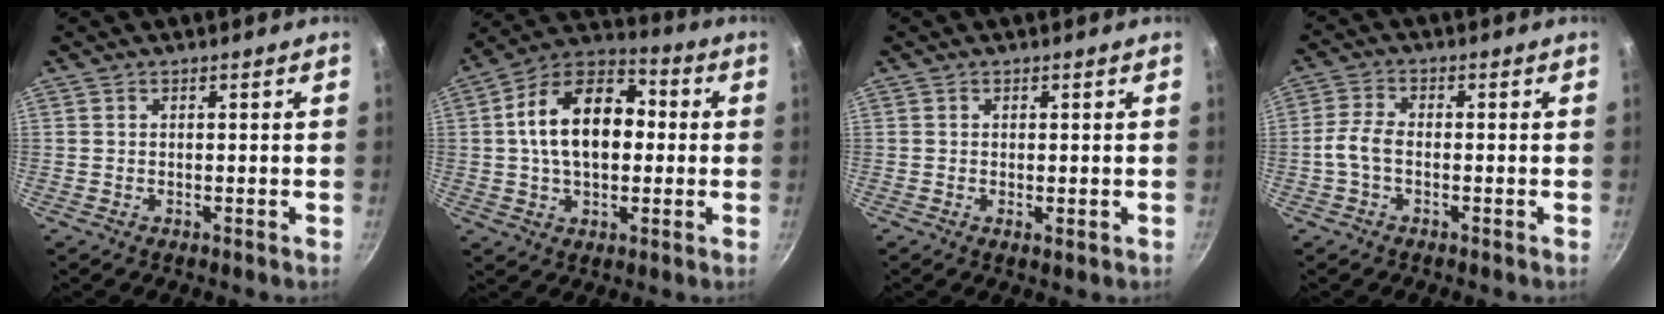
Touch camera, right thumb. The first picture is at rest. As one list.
[{"total": 17.3, "force": [1.2, 11.2, 13.1], "torque": [-0.185, 0.034, 0.003]}, {"total": 1.0, "force": [-0.1, 0.4, 0.9], "torque": [-0.014, -0.004, -0.002]}, {"total": 4.0, "force": [-1.2, 2.1, 3.2], "torque": [-0.074, 0.017, -0.034]}]